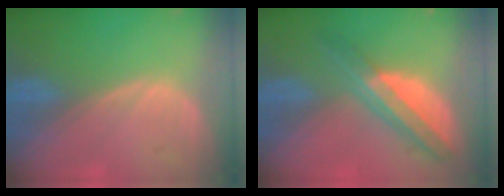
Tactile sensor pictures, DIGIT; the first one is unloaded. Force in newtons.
{"total": 7.6, "press": 6.4, "slide": 4.1}